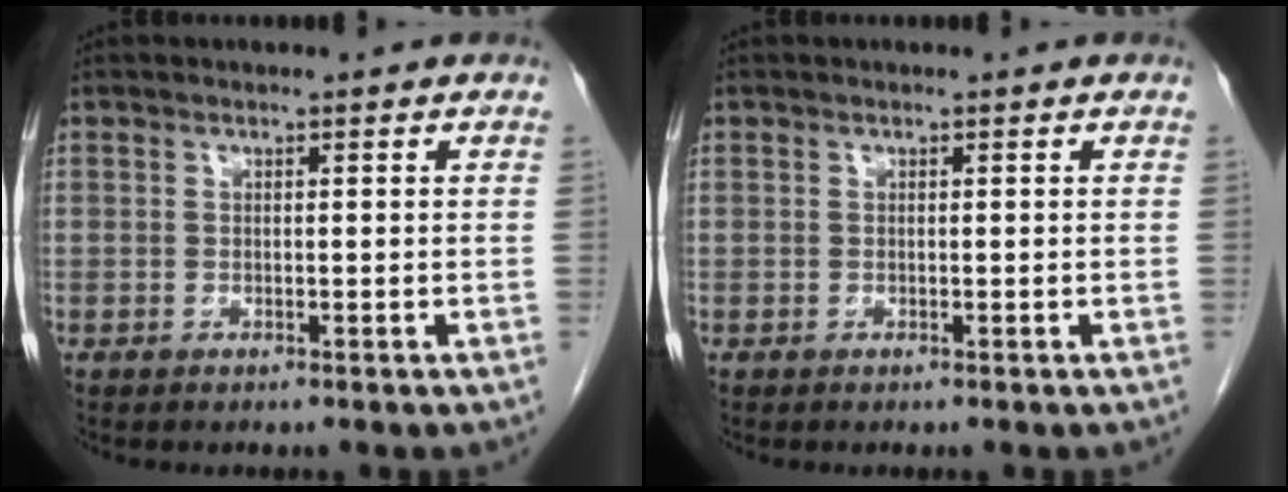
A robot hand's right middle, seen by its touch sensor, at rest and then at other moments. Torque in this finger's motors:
{"motor_torque": [-0.13, 0.03, -0.02, -0.01]}